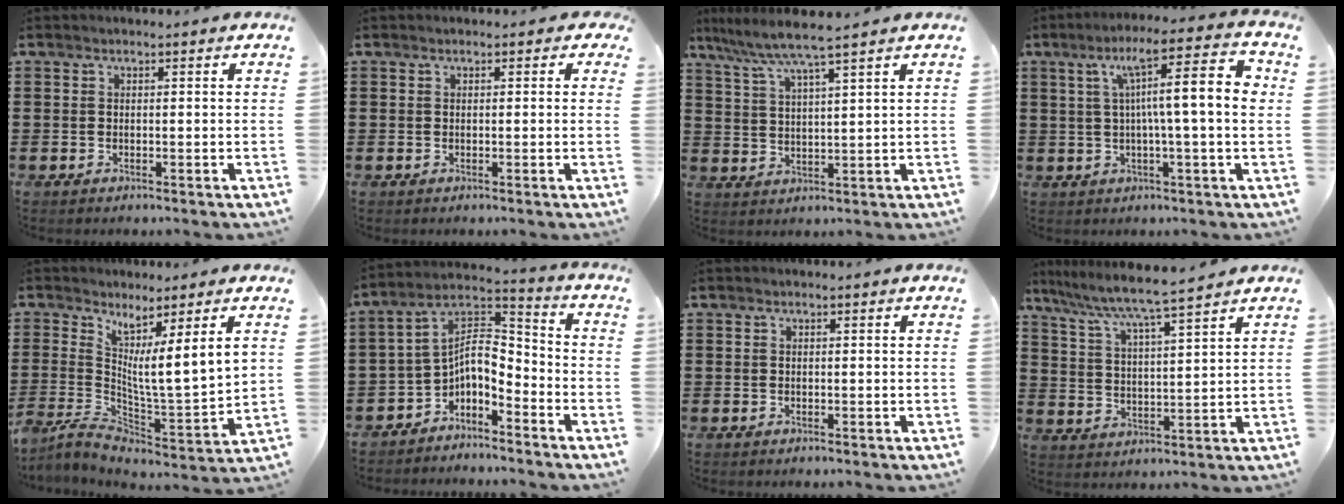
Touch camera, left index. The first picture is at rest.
{"total": 1.0, "force": [-0.2, 0.9, 0.3], "torque": [-0.009, 0.006, -0.006]}
{"total": 5.6, "force": [4.6, -0.6, 3.2], "torque": [-0.077, -0.021, 0.077]}
{"total": 10.3, "force": [1.8, 0.6, 10.1], "torque": [-0.180, -0.004, 0.017]}
{"total": 6.8, "force": [3.2, 0.1, 6.1], "torque": [-0.121, -0.032, 0.048]}
{"total": 6.4, "force": [-3.0, 2.9, 4.8], "torque": [-0.115, -0.011, -0.068]}
{"total": 0.0}
{"total": 5.5, "force": [4.9, -0.7, 2.3], "torque": [-0.070, -0.037, 0.076]}